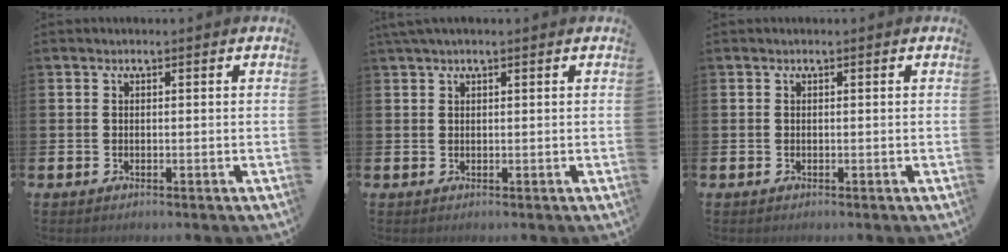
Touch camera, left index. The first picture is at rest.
{"total": 1.2, "force": [1.0, 0.1, 0.7], "torque": [-0.014, 0.003, 0.017]}
{"total": 0.0}